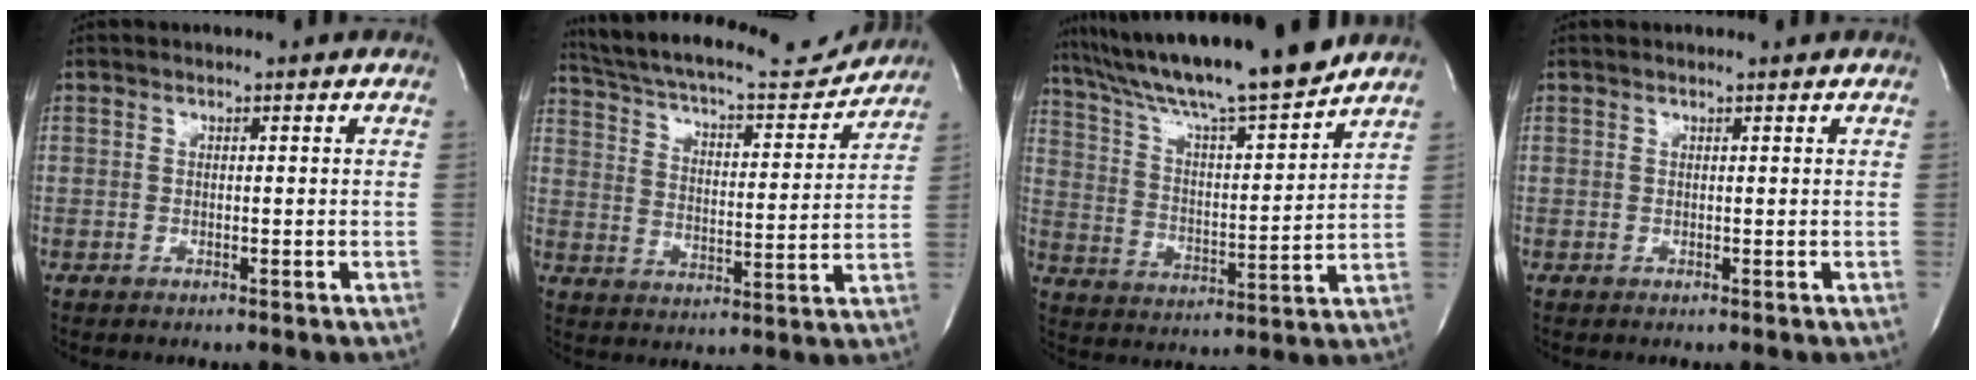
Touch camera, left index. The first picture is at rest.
{"total": 18.8, "force": [17.2, 3.3, 6.8], "torque": [-0.119, 0.001, 0.251]}
{"total": 18.4, "force": [16.1, -0.1, 9.0], "torque": [-0.157, 0.000, 0.265]}
{"total": 1.0, "force": [0.9, 0.0, 0.2], "torque": [-0.008, 0.006, 0.014]}